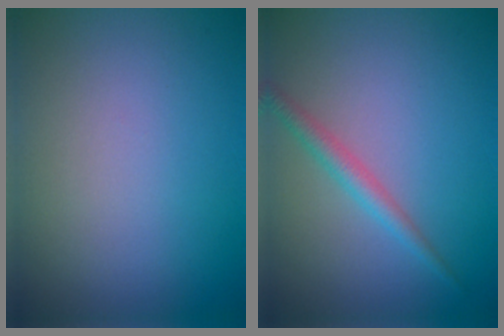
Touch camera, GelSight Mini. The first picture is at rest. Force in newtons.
{"total": 2.0, "press": 2.0, "slide": 0.0}